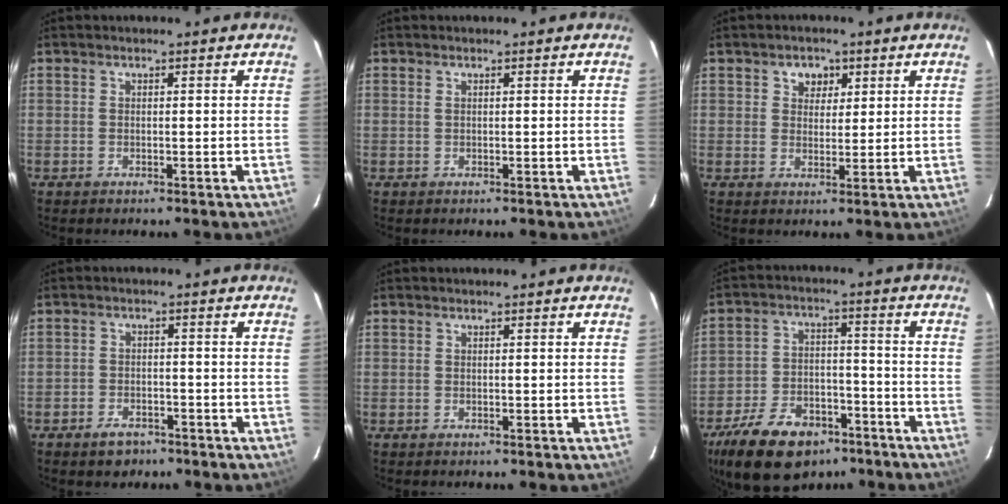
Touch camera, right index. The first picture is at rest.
{"total": 0.0}
{"total": 3.5, "force": [1.8, 2.7, 1.3], "torque": [-0.012, 0.005, 0.031]}
{"total": 4.2, "force": [-3.1, 2.4, 1.4], "torque": [-0.041, 0.007, -0.045]}
{"total": 0.0}
{"total": 17.8, "force": [-11.9, 9.9, 8.7], "torque": [-0.196, 0.010, -0.182]}